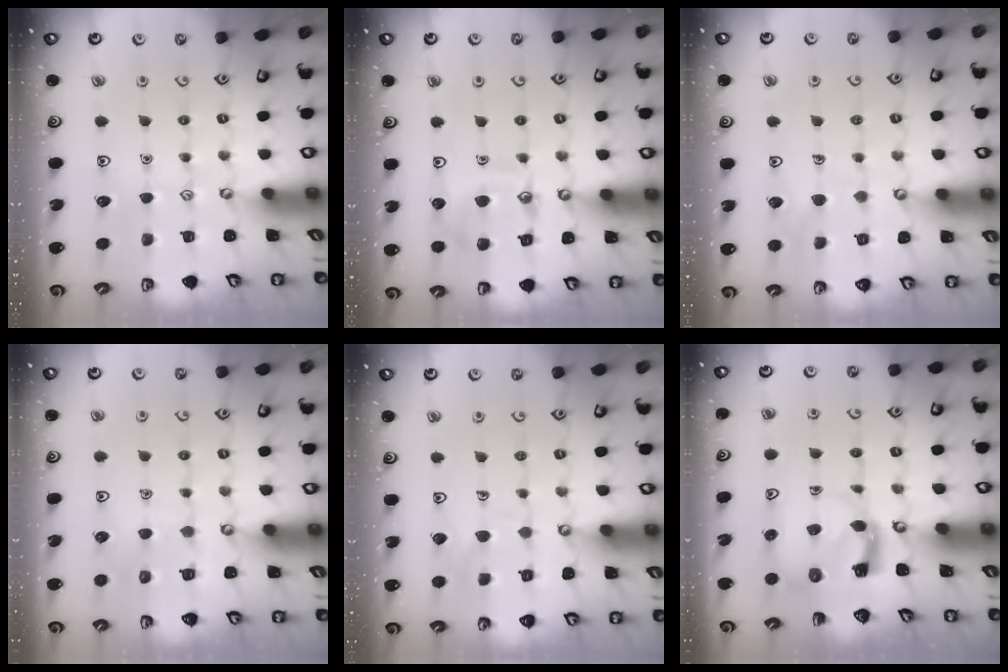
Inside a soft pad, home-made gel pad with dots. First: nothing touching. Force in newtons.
{"total": 12.2, "press": 12.1, "slide": 1.1}
{"total": 6.4, "press": 6.4, "slide": 0.2}
{"total": 5.6, "press": 5.6, "slide": 0.3}
{"total": 6.5, "press": 6.5, "slide": 0.6}
{"total": 3.9, "press": 3.9, "slide": 0.7}